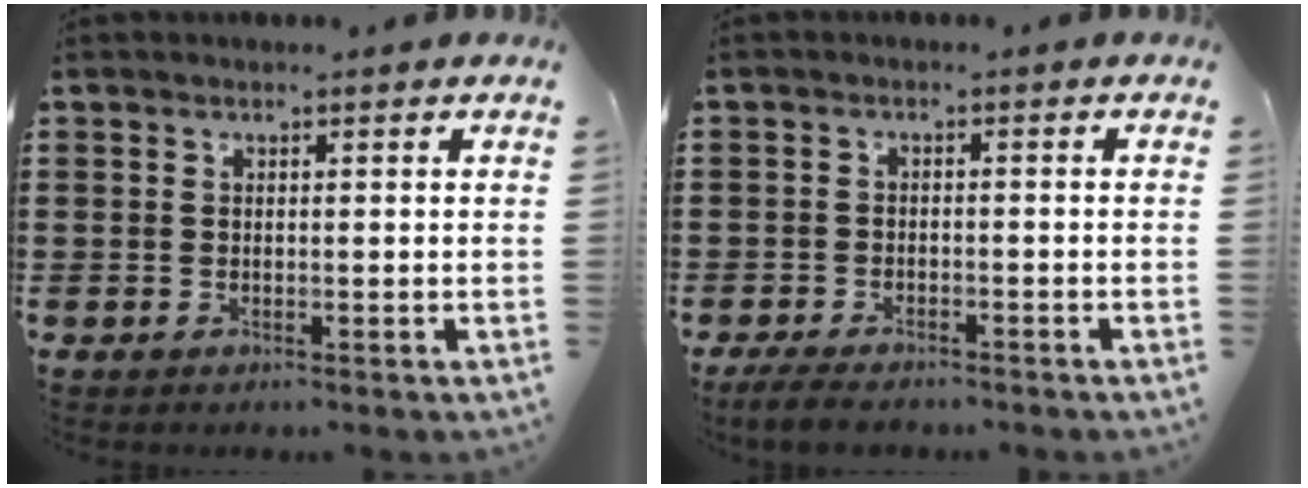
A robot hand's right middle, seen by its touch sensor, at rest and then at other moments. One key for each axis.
{"total": 3.2, "fx": -2.9, "fy": 0.7, "fz": 1.1, "tx": -0.033, "ty": -0.001, "tz": -0.063}